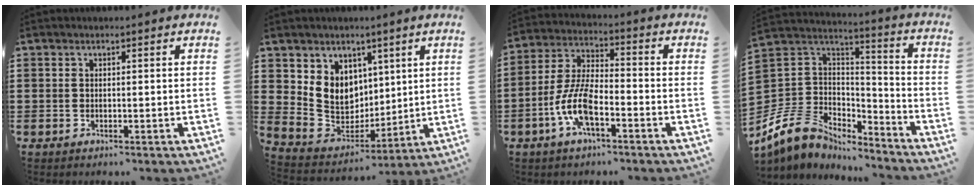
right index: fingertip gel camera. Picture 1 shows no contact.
{"total": 8.4, "force": [2.9, 7.6, 2.0], "torque": [-0.071, -0.025, 0.061]}
{"total": 8.3, "force": [-3.7, 2.9, 6.9], "torque": [-0.171, -0.012, -0.076]}
{"total": 9.1, "force": [-6.9, 5.6, 1.8], "torque": [-0.081, 0.004, -0.138]}